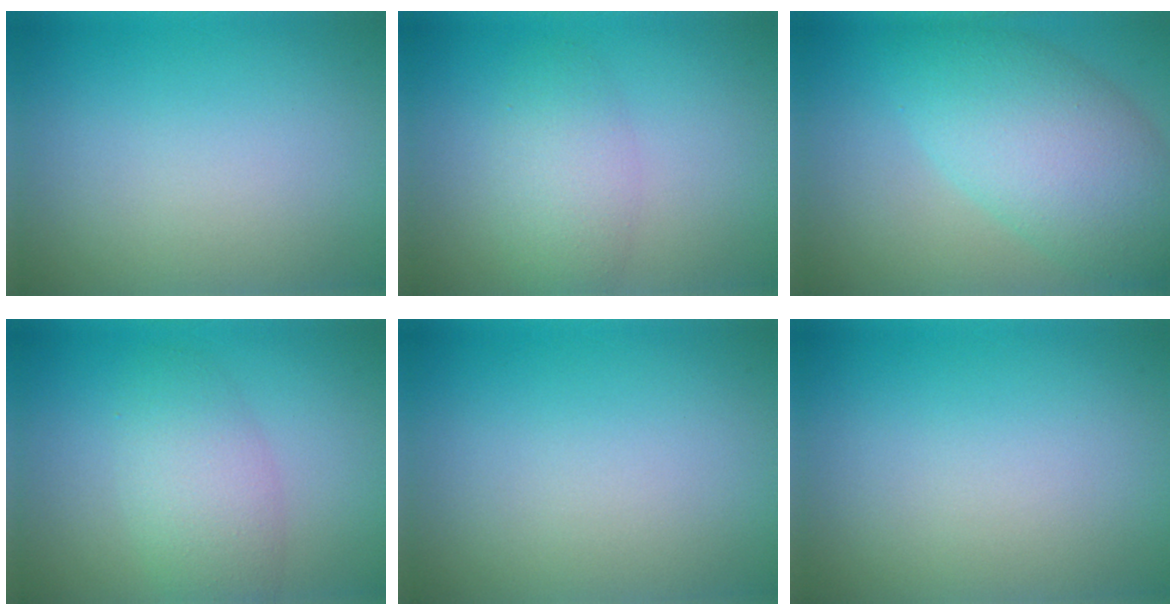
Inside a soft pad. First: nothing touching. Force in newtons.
{"total": 3.3, "press": 3.3, "slide": 0.2}
{"total": 8.1, "press": 8.1, "slide": 0.1}
{"total": 4.2, "press": 4.2, "slide": 0.2}
{"total": 0.0}
{"total": 0.0}